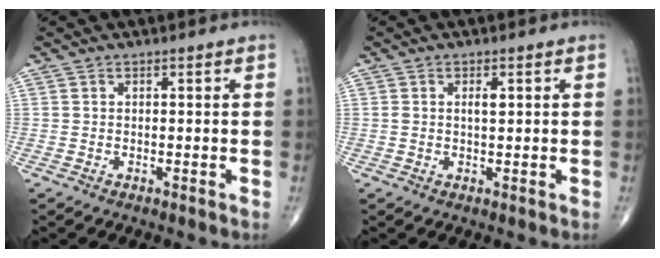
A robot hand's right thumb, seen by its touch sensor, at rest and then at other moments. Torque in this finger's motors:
{"motor_torque": [0.02, 0.02, 0.13, 0.16, 0.00]}